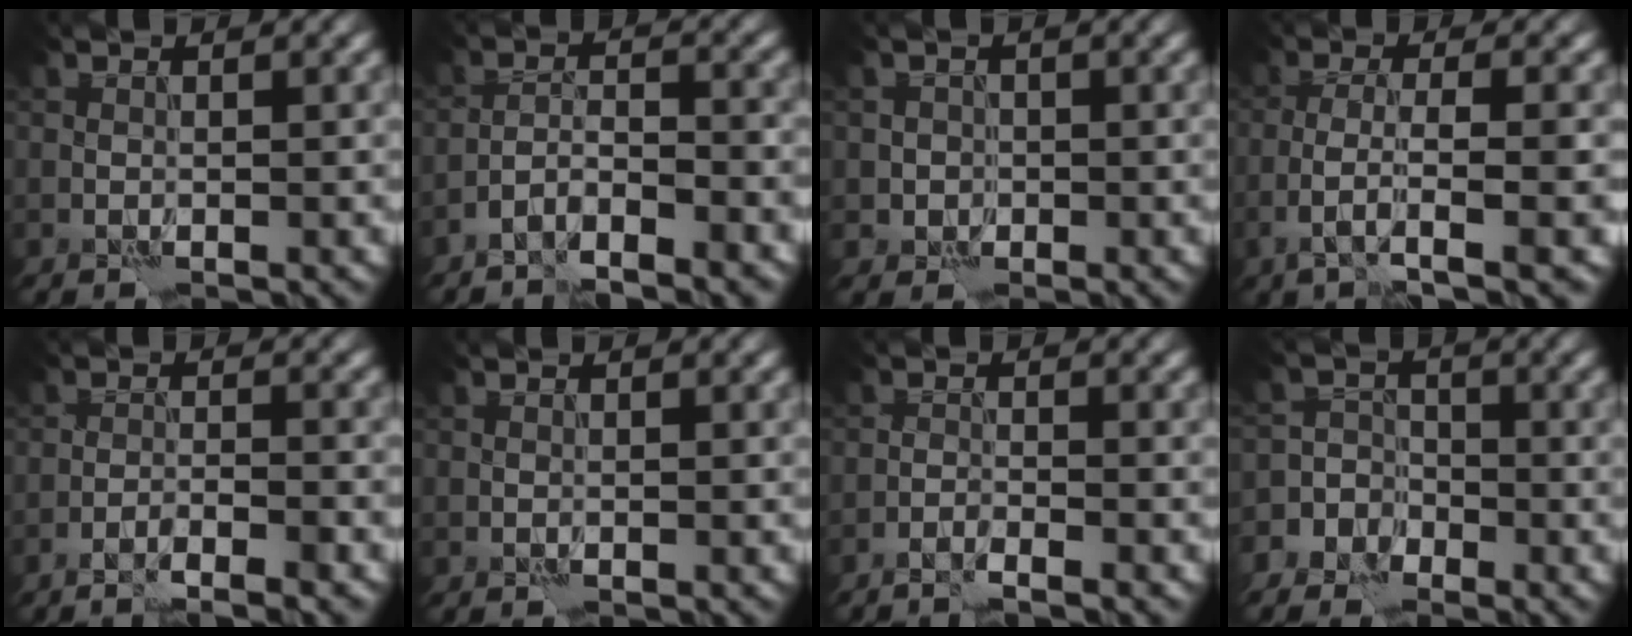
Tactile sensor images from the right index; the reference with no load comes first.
{"total": 3.3, "force": [-2.8, 0.6, 1.7], "torque": [-0.025, 0.006, -0.055]}
{"total": 1.6, "force": [-0.4, 1.6, -0.1], "torque": [0.021, 0.005, -0.012]}
{"total": 4.2, "force": [-1.6, 0.8, 3.8], "torque": [-0.069, 0.000, -0.034]}
{"total": 3.1, "force": [-2.5, 0.1, 1.8], "torque": [-0.034, 0.003, -0.044]}
{"total": 0.0}
{"total": 1.8, "force": [-1.6, -0.2, 0.7], "torque": [-0.018, 0.001, -0.034]}
{"total": 4.6, "force": [-2.9, 3.5, 0.3], "torque": [0.032, -0.001, -0.066]}